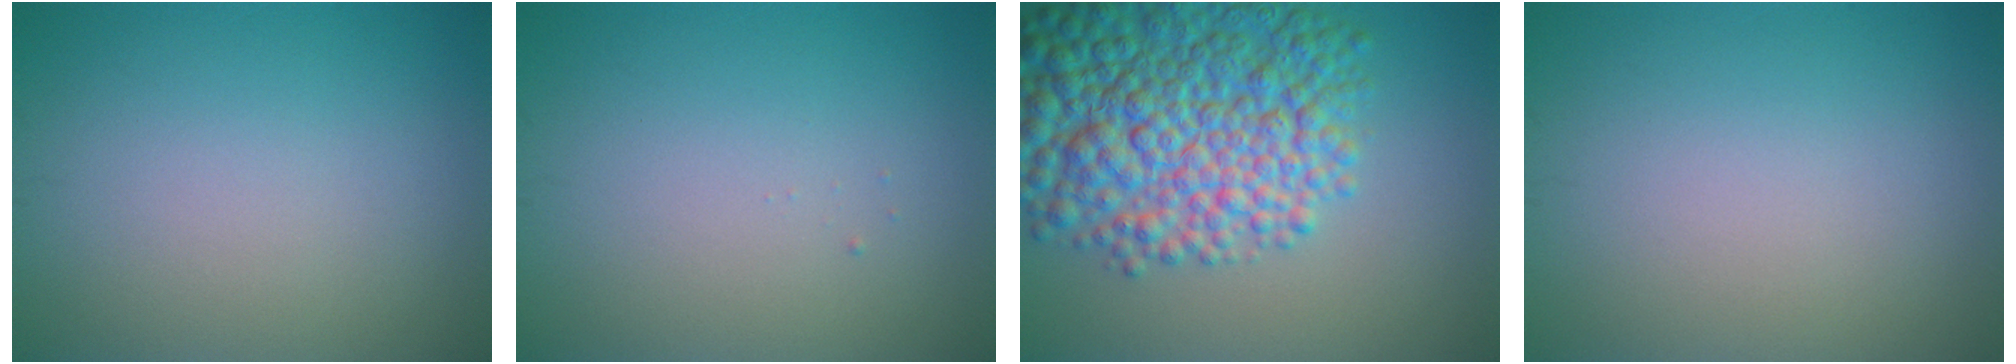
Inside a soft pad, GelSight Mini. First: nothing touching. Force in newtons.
{"total": 0.0}
{"total": 10.5, "press": 10.5, "slide": 0.3}
{"total": 0.0}